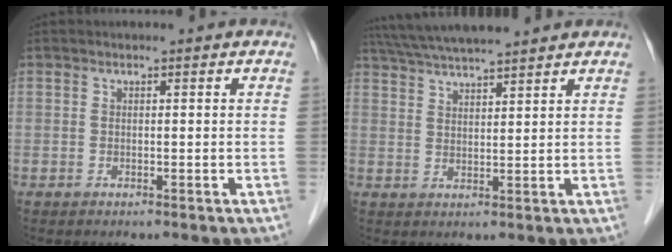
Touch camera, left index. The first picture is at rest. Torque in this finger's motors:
{"motor_torque": [0.46, -0.36, 0.40, 0.10]}